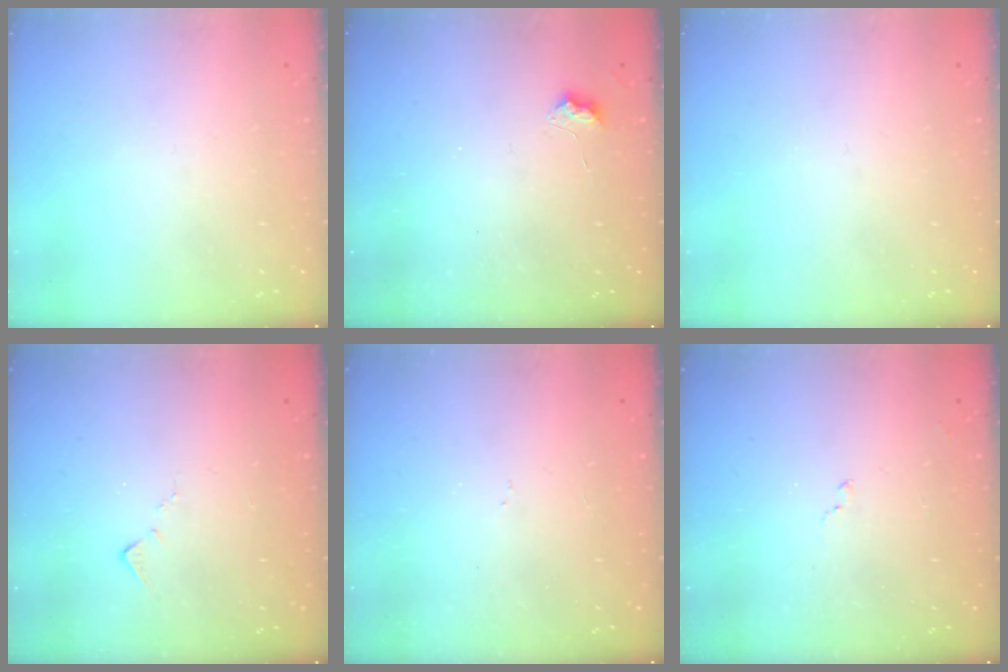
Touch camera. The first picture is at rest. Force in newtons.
{"total": 4.3, "press": 4.3, "slide": 0.6}
{"total": 0.0}
{"total": 7.5, "press": 7.4, "slide": 0.3}
{"total": 6.4, "press": 6.3, "slide": 0.8}
{"total": 7.1, "press": 7.1, "slide": 0.8}